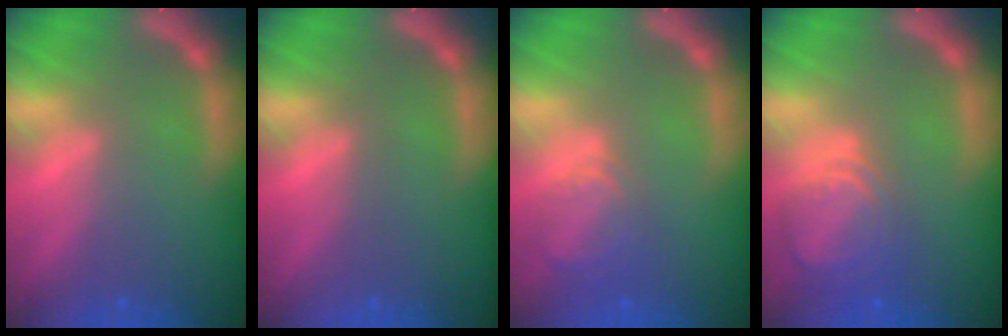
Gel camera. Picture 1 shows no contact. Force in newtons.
{"total": 0.0}
{"total": 3.4}
{"total": 5.6}